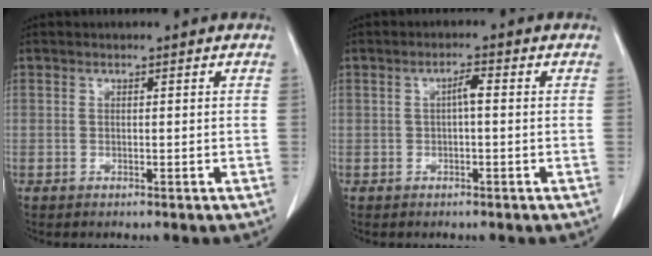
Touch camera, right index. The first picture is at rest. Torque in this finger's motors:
{"motor_torque": [0.32, -0.12, 0.15, 0.04]}